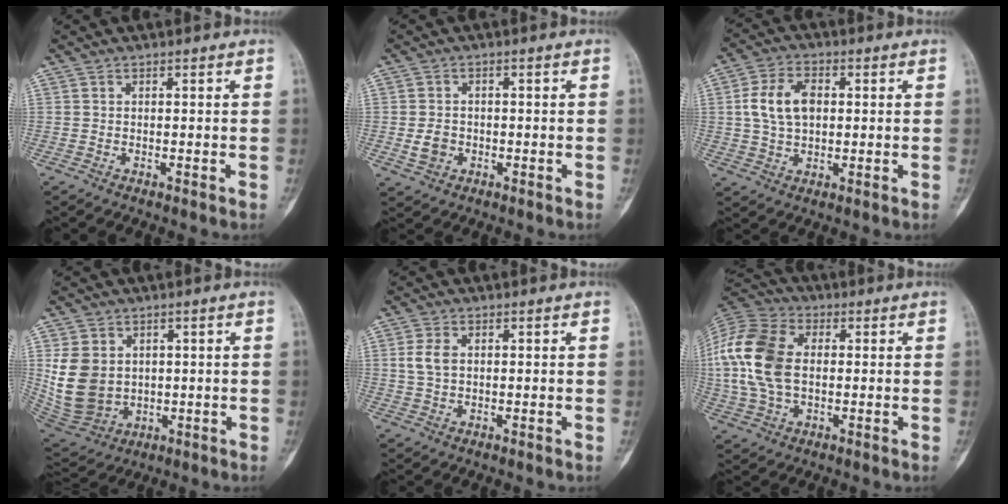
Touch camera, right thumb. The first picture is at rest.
{"total": 3.6, "force": [-0.9, 2.9, 1.8], "torque": [-0.021, 0.006, -0.013]}
{"total": 9.0, "force": [1.2, 5.9, 6.8], "torque": [-0.121, 0.010, 0.022]}
{"total": 12.0, "force": [1.5, 9.6, 6.9], "torque": [-0.116, -0.008, 0.053]}
{"total": 3.8, "force": [0.7, 2.5, 2.8], "torque": [-0.060, 0.004, 0.015]}
{"total": 20.3, "force": [1.9, 13.5, 15.1], "torque": [-0.344, 0.012, 0.034]}